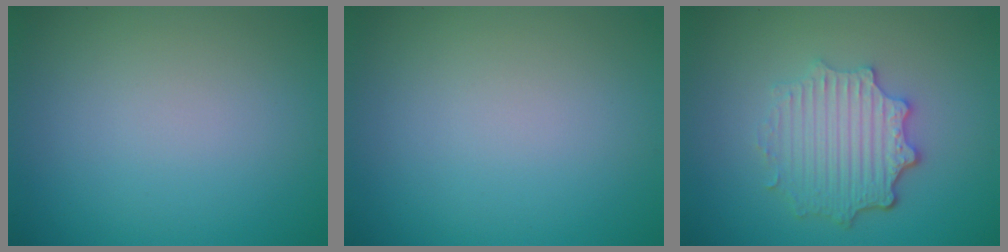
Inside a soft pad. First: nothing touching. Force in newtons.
{"total": 0.0}
{"total": 4.6, "press": 3.6, "slide": 2.8}